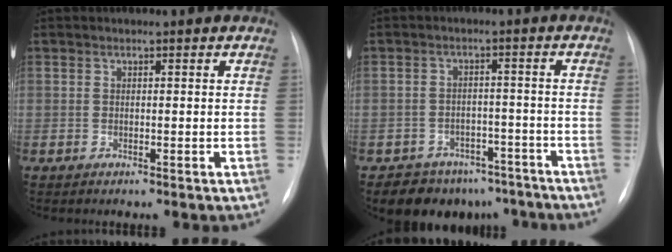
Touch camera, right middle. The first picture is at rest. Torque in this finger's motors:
{"motor_torque": [0.06, -0.12, 0.06, 0.03]}